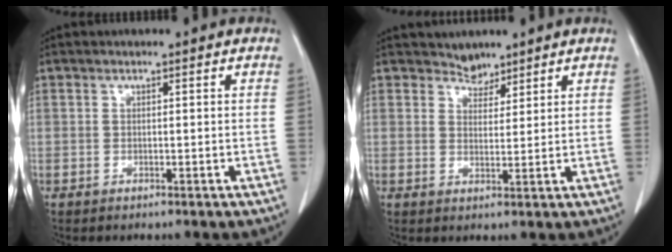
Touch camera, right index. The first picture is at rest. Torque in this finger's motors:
{"motor_torque": [-0.20, 0.32, -0.09, -0.02]}